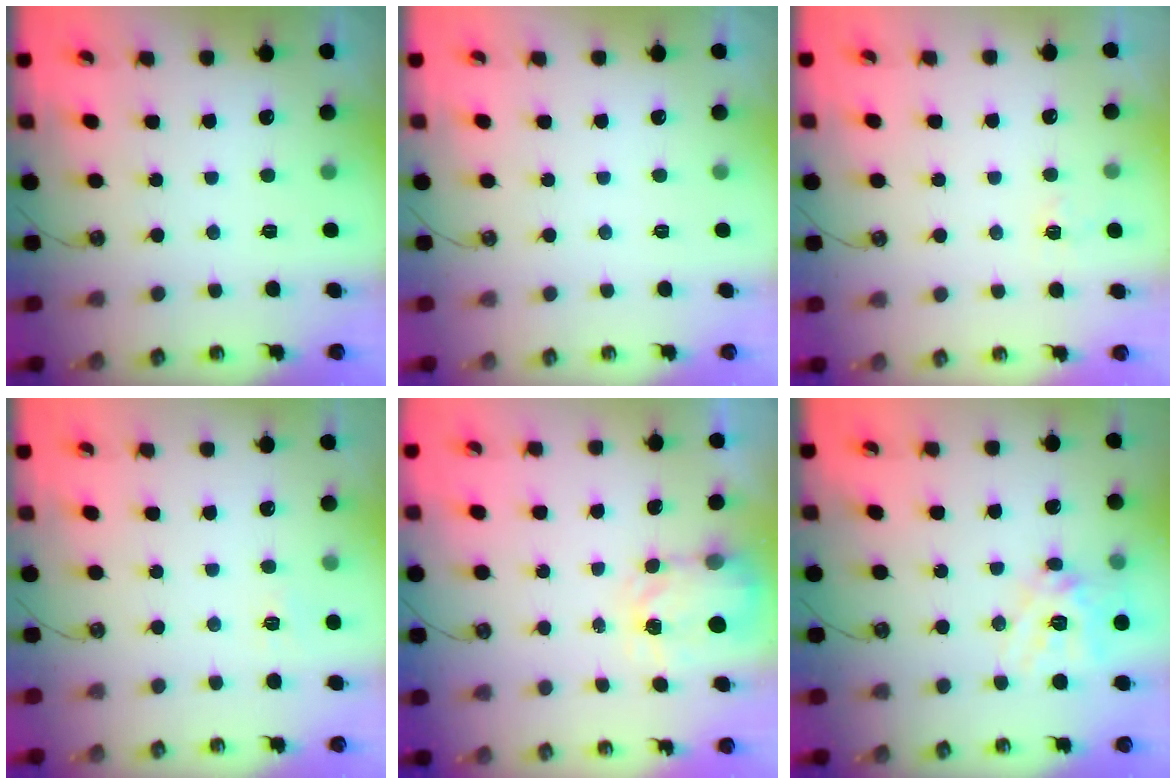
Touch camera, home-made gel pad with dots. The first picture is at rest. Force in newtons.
{"total": 0.0}
{"total": 3.4, "press": 3.3, "slide": 0.5}
{"total": 5.8, "press": 5.8, "slide": 0.6}
{"total": 3.6, "press": 3.6, "slide": 0.6}
{"total": 14.8, "press": 14.6, "slide": 2.1}